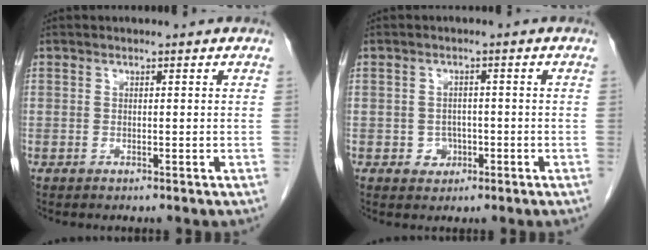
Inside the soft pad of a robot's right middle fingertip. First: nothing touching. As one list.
[{"total": 2.5, "force": [-0.9, 2.1, 0.9], "torque": [-0.008, 0.007, -0.008]}]